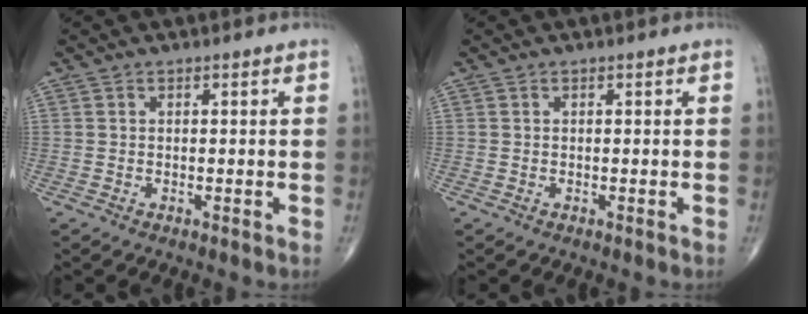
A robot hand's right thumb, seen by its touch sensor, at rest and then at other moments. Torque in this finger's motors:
{"motor_torque": [0.01, 0.01, 0.00, 0.00, 0.00]}